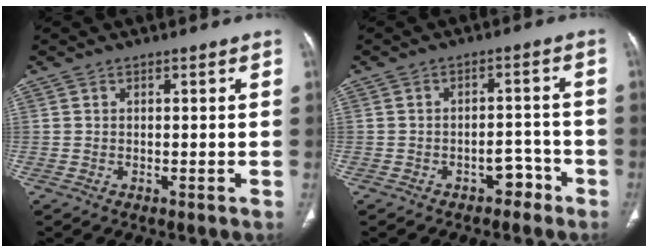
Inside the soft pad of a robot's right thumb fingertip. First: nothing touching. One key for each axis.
{"total": 4.2, "fx": -2.8, "fy": 2.6, "fz": 1.7, "tx": -0.005, "ty": 0.036, "tz": -0.036}